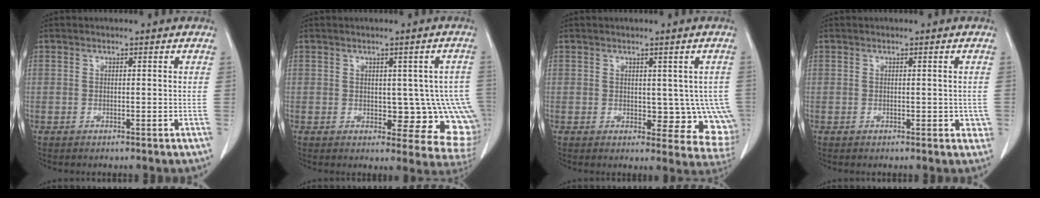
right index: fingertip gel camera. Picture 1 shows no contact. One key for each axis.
{"total": 9.5, "fx": -0.6, "fy": 4.3, "fz": 8.4, "tx": -0.081, "ty": 0.006, "tz": 0.001}
{"total": 7.9, "fx": 0.0, "fy": 4.6, "fz": 6.4, "tx": -0.048, "ty": 0.001, "tz": 0.009}
{"total": 2.2, "fx": -0.2, "fy": 1.4, "fz": 1.6, "tx": -0.010, "ty": 0.005, "tz": 0.000}